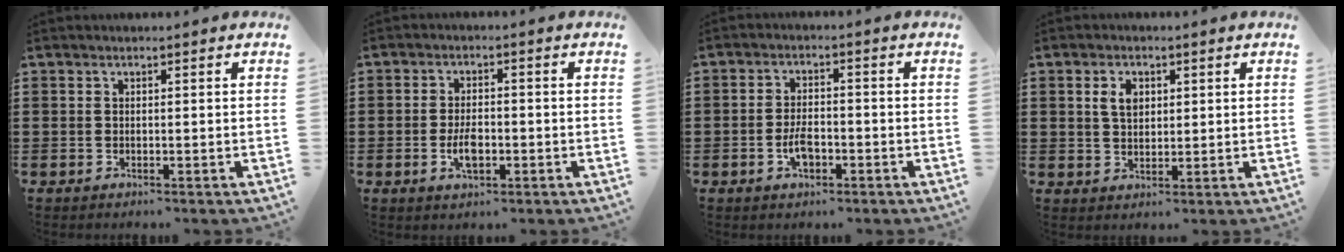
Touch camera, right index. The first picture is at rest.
{"total": 4.0, "force": [-1.1, 1.9, 3.4], "torque": [-0.075, -0.001, -0.023]}
{"total": 4.0, "force": [-1.5, 1.9, 3.2], "torque": [-0.070, 0.000, -0.030]}
{"total": 3.5, "force": [1.0, 2.3, 2.5], "torque": [-0.057, 0.012, 0.017]}